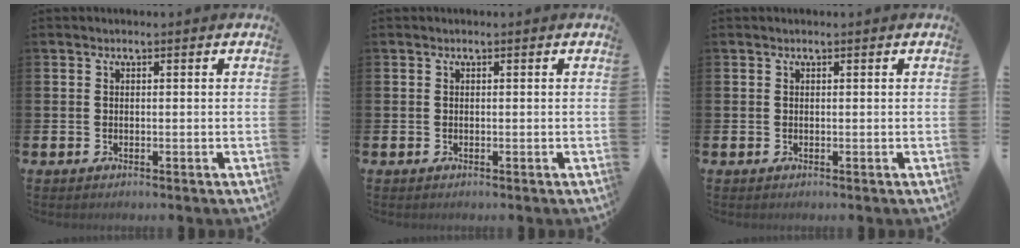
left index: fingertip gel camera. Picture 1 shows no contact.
{"total": 0.0}
{"total": 0.0}